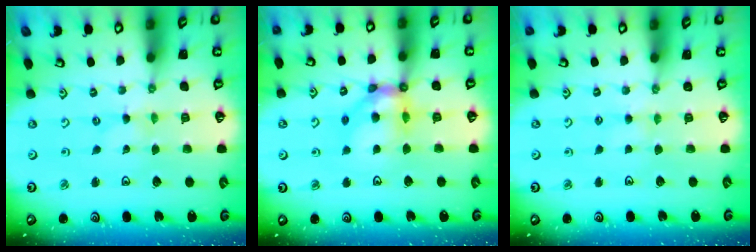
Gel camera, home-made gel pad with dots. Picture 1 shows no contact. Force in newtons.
{"total": 12.4, "press": 12.3, "slide": 1.5}
{"total": 2.6, "press": 2.6, "slide": 0.5}